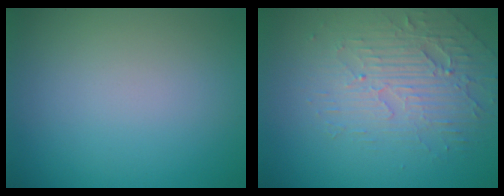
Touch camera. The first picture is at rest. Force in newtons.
{"total": 3.9, "press": 3.4, "slide": 1.8}